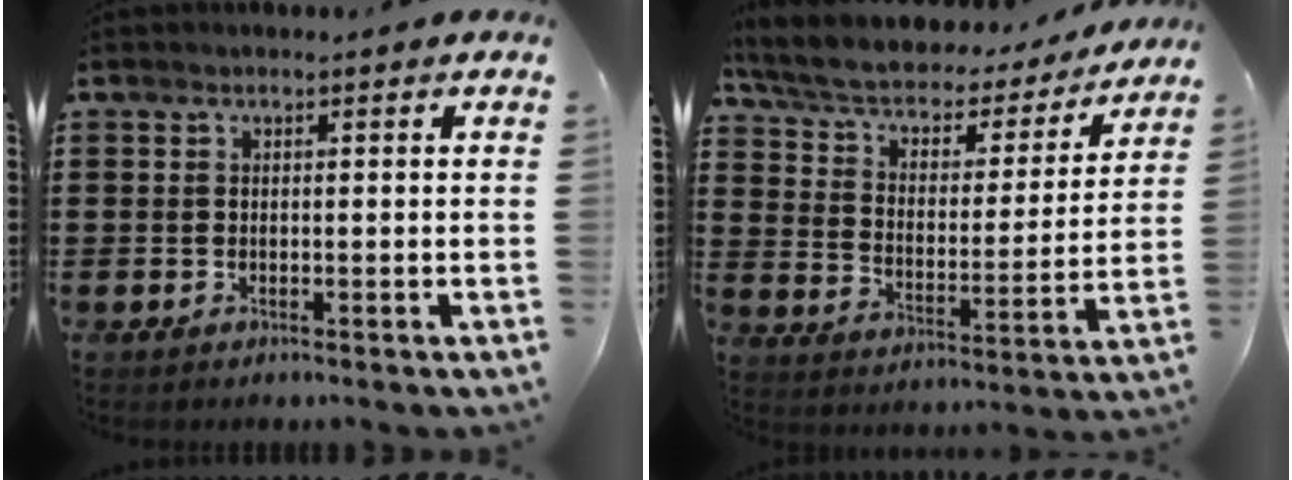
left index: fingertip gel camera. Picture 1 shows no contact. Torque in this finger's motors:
{"motor_torque": [2.14, 0.00, 1.05, 0.21]}